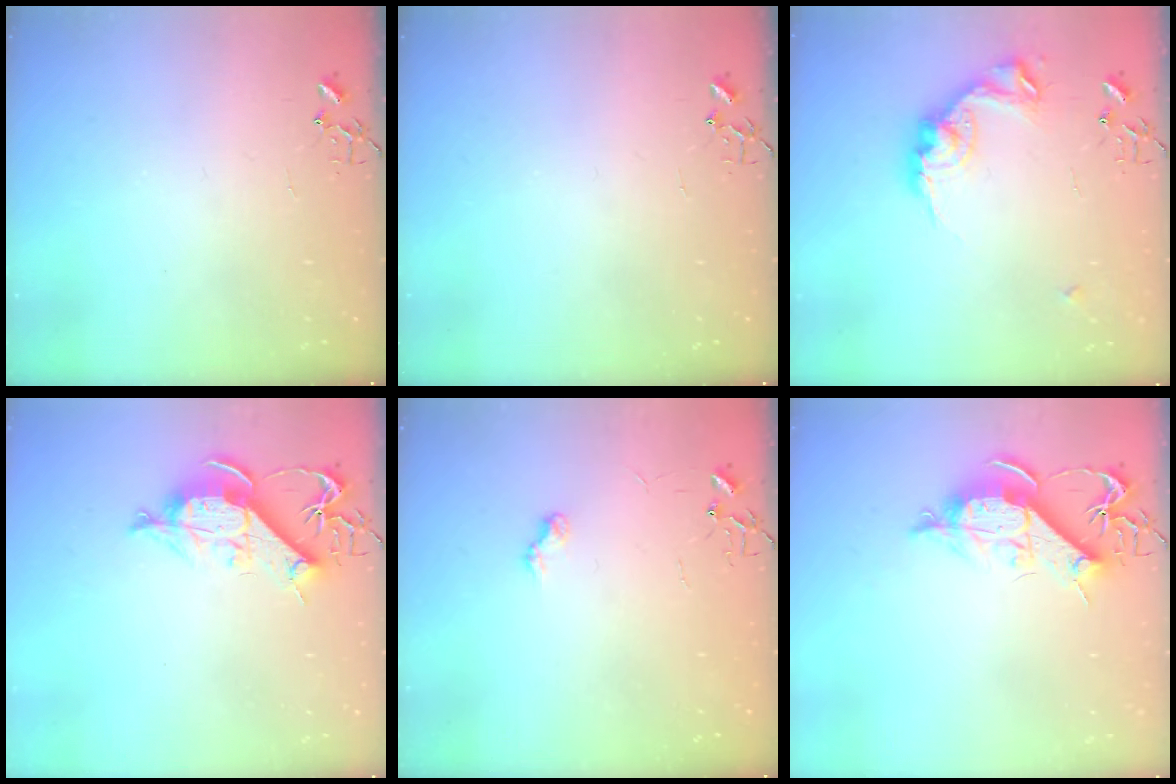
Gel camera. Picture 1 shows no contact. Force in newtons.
{"total": 0.0}
{"total": 14.2, "press": 14.2, "slide": 0.5}
{"total": 10.6, "press": 10.5, "slide": 1.1}
{"total": 6.6, "press": 6.6, "slide": 0.7}
{"total": 10.9, "press": 10.9, "slide": 0.8}